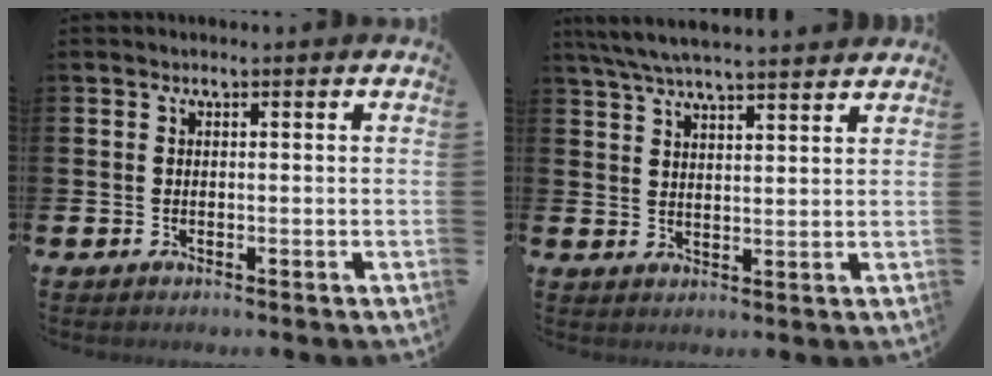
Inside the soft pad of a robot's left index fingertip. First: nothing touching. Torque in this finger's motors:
{"motor_torque": [1.02, -1.12, 0.46, 0.21]}